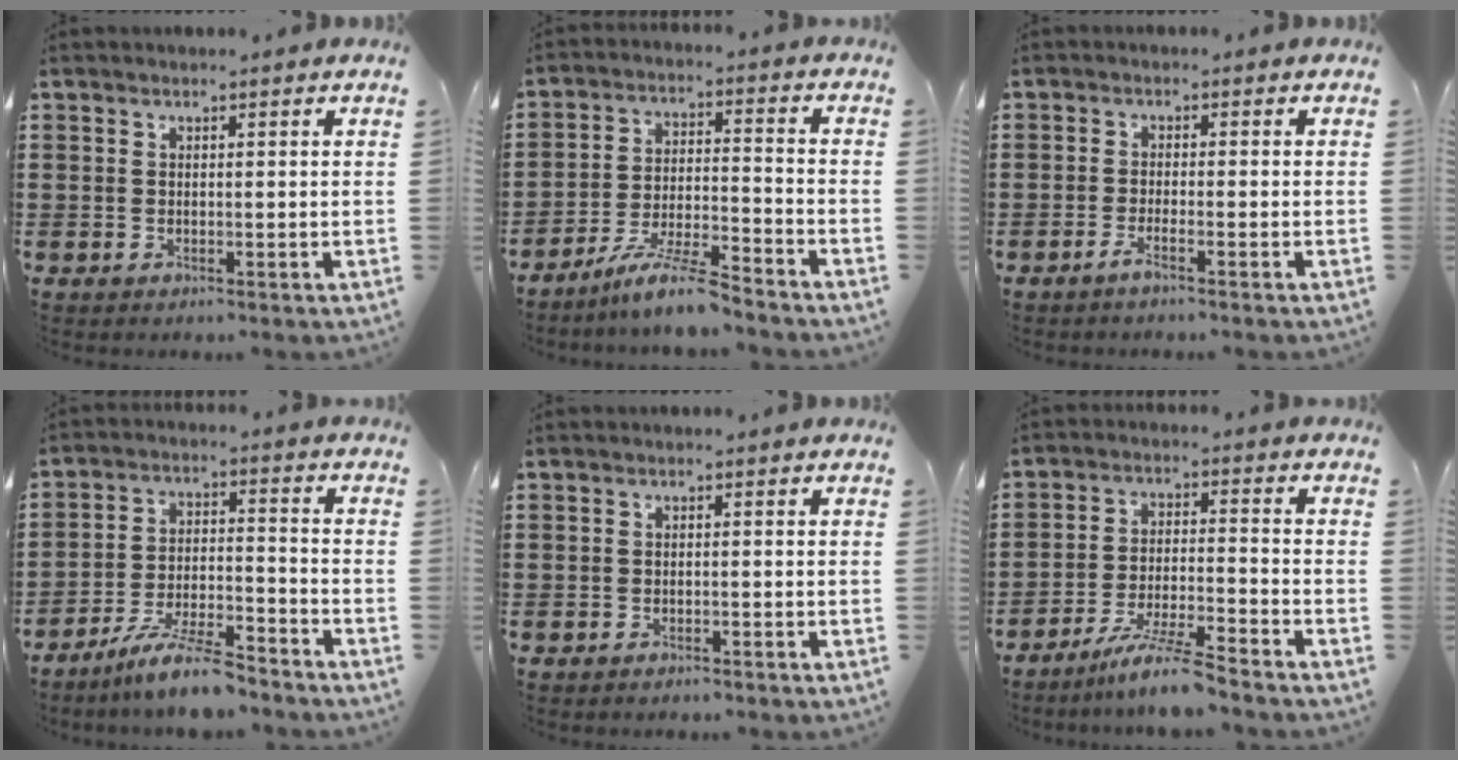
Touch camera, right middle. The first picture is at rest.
{"total": 8.3, "force": [-7.2, 0.3, 4.1], "torque": [-0.079, -0.001, -0.136]}
{"total": 1.8, "force": [-1.2, -0.1, 1.3], "torque": [-0.028, -0.005, -0.025]}
{"total": 9.2, "force": [-8.0, 0.9, 4.6], "torque": [-0.090, 0.008, -0.152]}
{"total": 0.9, "force": [-0.9, 0.1, 0.1], "torque": [-0.005, -0.001, -0.018]}
{"total": 7.4, "force": [-6.3, -0.3, 3.8], "torque": [-0.079, -0.013, -0.120]}